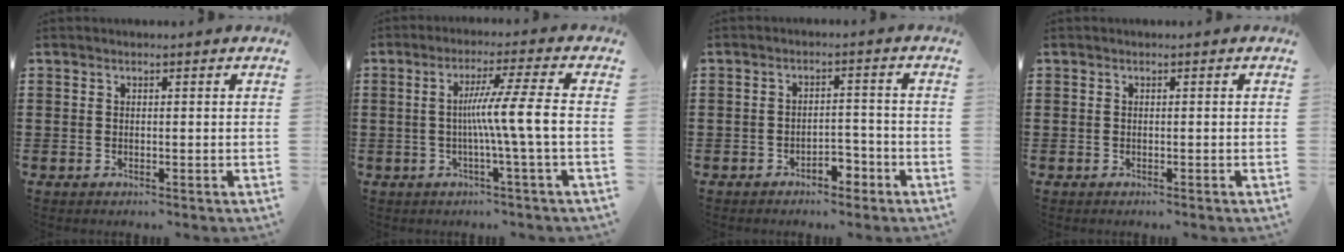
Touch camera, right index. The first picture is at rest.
{"total": 8.0, "force": [-0.9, -1.1, 7.8], "torque": [-0.140, -0.007, -0.024]}
{"total": 3.2, "force": [-2.5, 1.3, 1.4], "torque": [-0.026, 0.009, -0.050]}
{"total": 0.0}